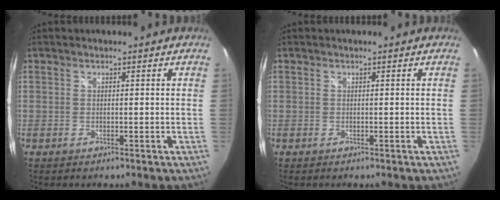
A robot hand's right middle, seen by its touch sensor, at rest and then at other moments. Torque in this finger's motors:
{"motor_torque": [0.00, -0.01, 0.00, 0.01]}